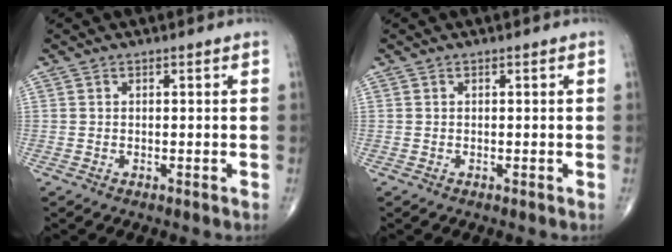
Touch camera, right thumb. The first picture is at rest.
{"total": 0.0}